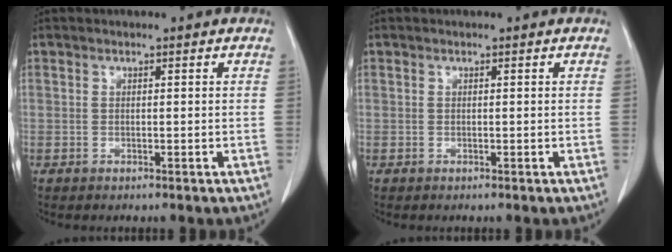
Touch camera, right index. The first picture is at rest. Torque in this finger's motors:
{"motor_torque": [0.00, 0.00, 0.00, 0.00]}